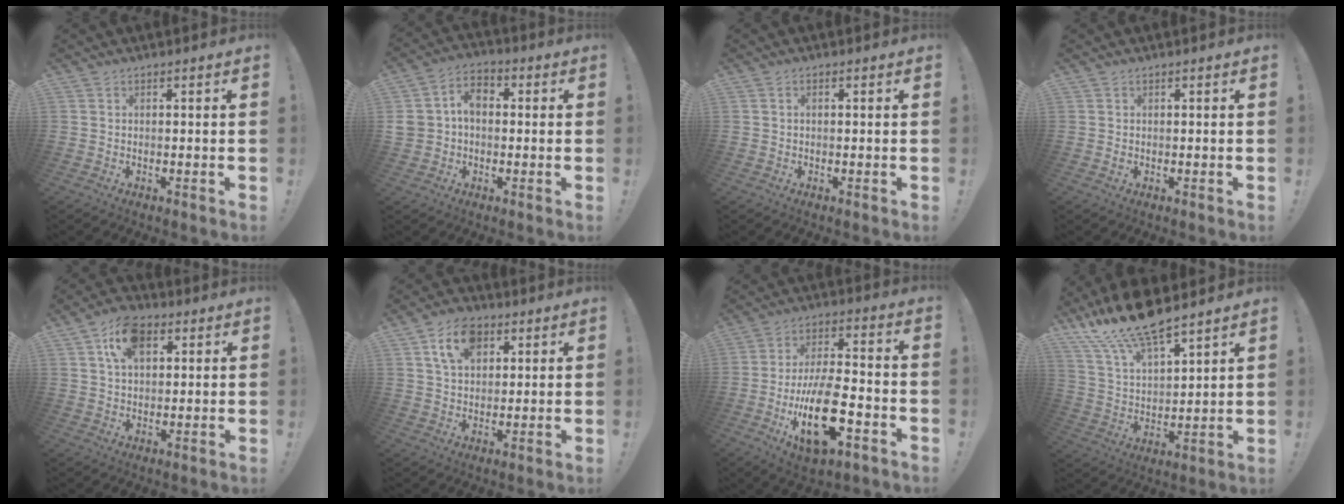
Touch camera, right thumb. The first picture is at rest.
{"total": 8.4, "force": [0.0, 7.1, 4.5], "torque": [-0.084, 0.013, 0.004]}
{"total": 0.6, "force": [-0.2, 0.2, 0.5], "torque": [-0.010, 0.002, -0.004]}
{"total": 0.6, "force": [0.1, 0.5, 0.3], "torque": [-0.001, 0.001, 0.000]}
{"total": 10.5, "force": [4.6, 6.3, 7.0], "torque": [-0.112, 0.004, 0.085]}
{"total": 11.0, "force": [5.3, 7.5, 6.1], "torque": [-0.097, -0.006, 0.100]}
{"total": 19.7, "force": [-7.1, 8.2, 16.4], "torque": [-0.291, 0.030, -0.114]}
{"total": 15.4, "force": [12.4, 4.2, 8.0], "torque": [-0.167, -0.079, 0.226]}